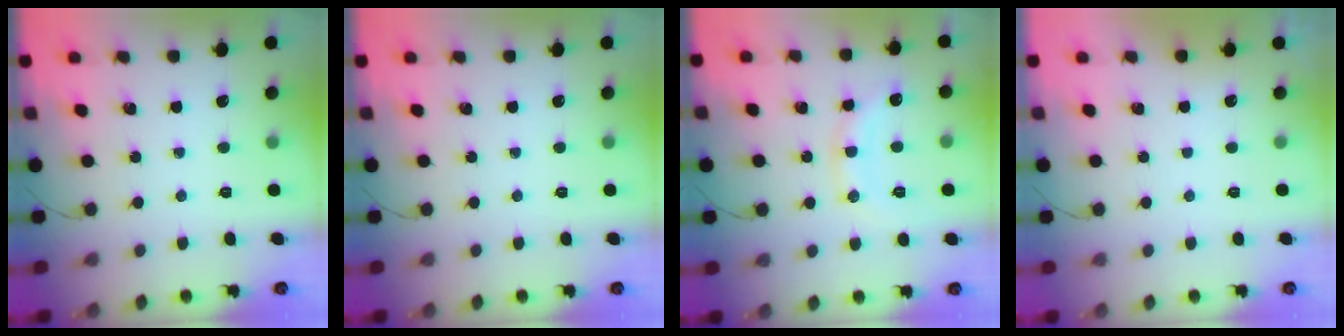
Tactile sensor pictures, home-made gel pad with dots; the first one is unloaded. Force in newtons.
{"total": 0.0}
{"total": 10.2, "press": 10.2, "slide": 0.6}
{"total": 2.8, "press": 2.8, "slide": 0.1}